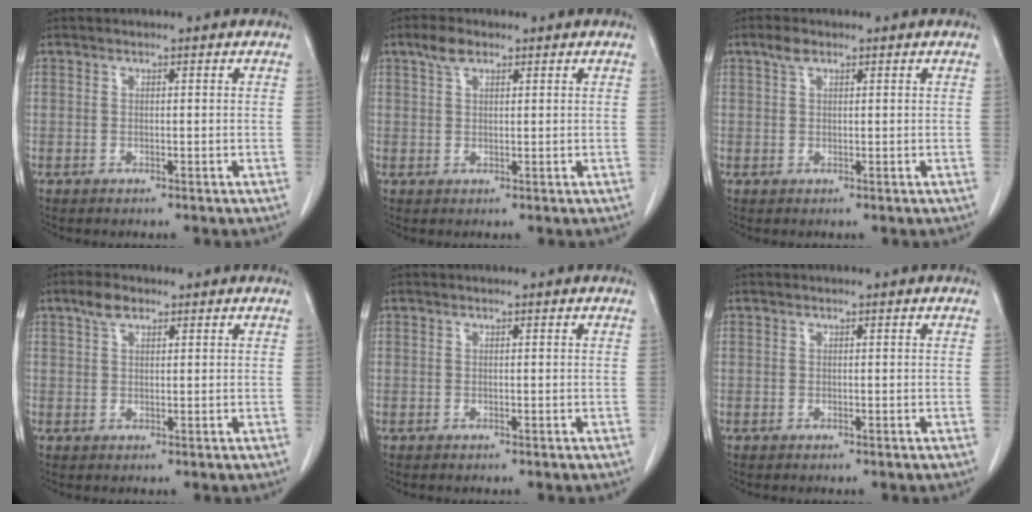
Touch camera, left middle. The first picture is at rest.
{"total": 2.7, "force": [1.8, 1.3, 1.6], "torque": [-0.035, 0.008, 0.036]}
{"total": 1.7, "force": [1.1, 0.8, 1.0], "torque": [-0.022, 0.009, 0.022]}
{"total": 2.7, "force": [1.8, 1.3, 1.6], "torque": [-0.032, 0.007, 0.036]}
{"total": 0.0}
{"total": 0.0}